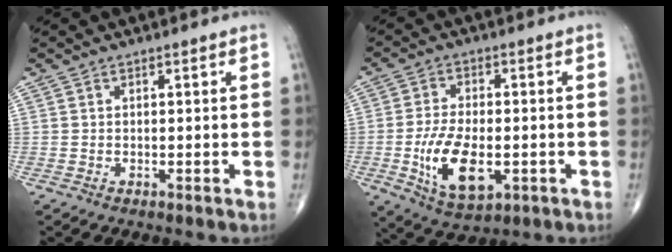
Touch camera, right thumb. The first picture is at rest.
{"total": 12.0, "force": [-2.8, 6.1, 9.9], "torque": [-0.176, -0.003, -0.040]}